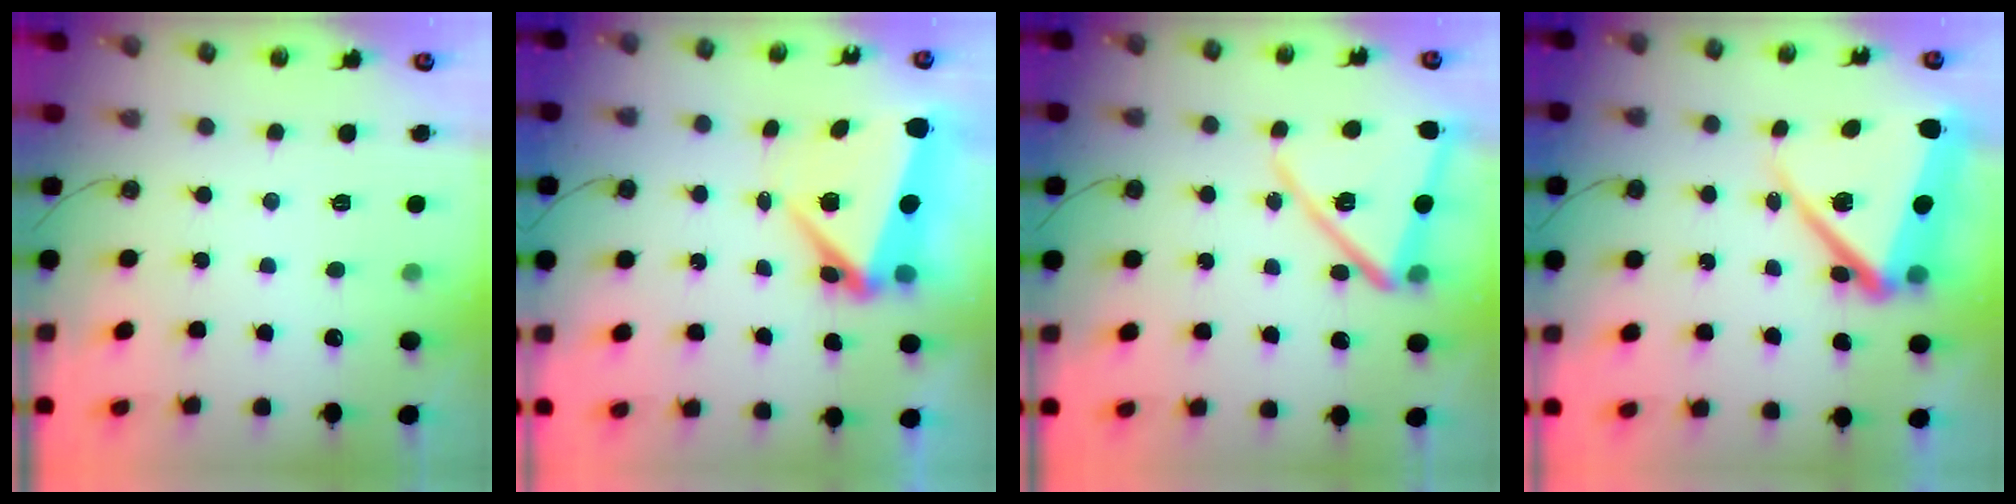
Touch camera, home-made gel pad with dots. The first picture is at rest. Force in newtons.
{"total": 7.2, "press": 7.0, "slide": 1.8}
{"total": 14.9, "press": 14.8, "slide": 1.2}
{"total": 16.9, "press": 16.8, "slide": 1.7}